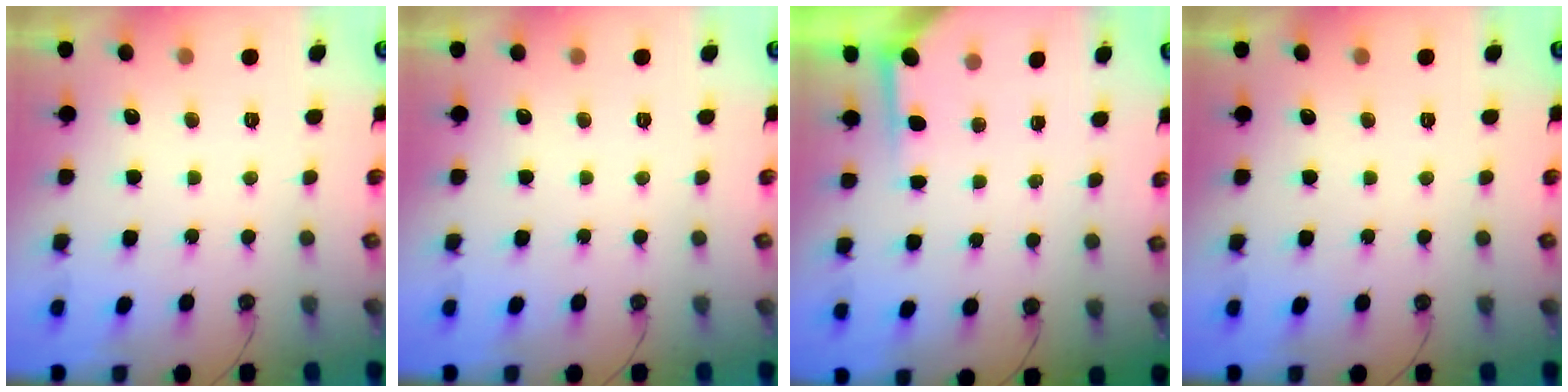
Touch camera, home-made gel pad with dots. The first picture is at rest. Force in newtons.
{"total": 0.0}
{"total": 3.8, "press": 3.8, "slide": 0.4}
{"total": 0.0}